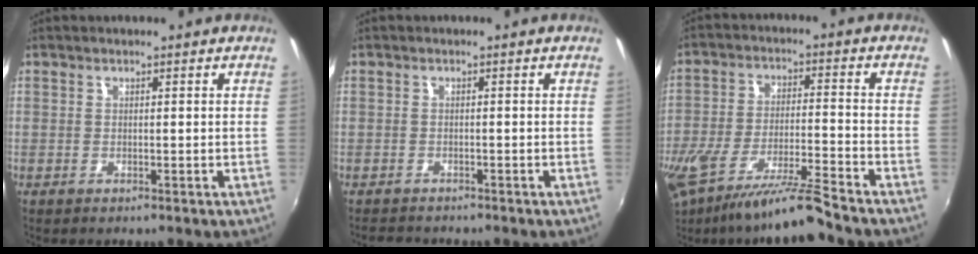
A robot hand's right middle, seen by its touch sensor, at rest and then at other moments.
{"total": 2.9, "force": [-2.7, 0.8, 0.4], "torque": [-0.018, -0.005, -0.048]}
{"total": 13.7, "force": [-11.3, -0.4, 7.6], "torque": [-0.157, -0.022, -0.201]}